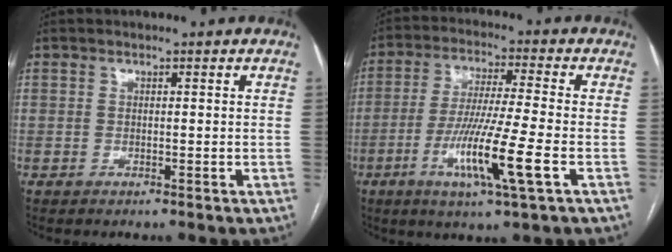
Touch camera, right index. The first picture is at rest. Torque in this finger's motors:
{"motor_torque": [0.68, -0.07, 0.33, 0.08]}